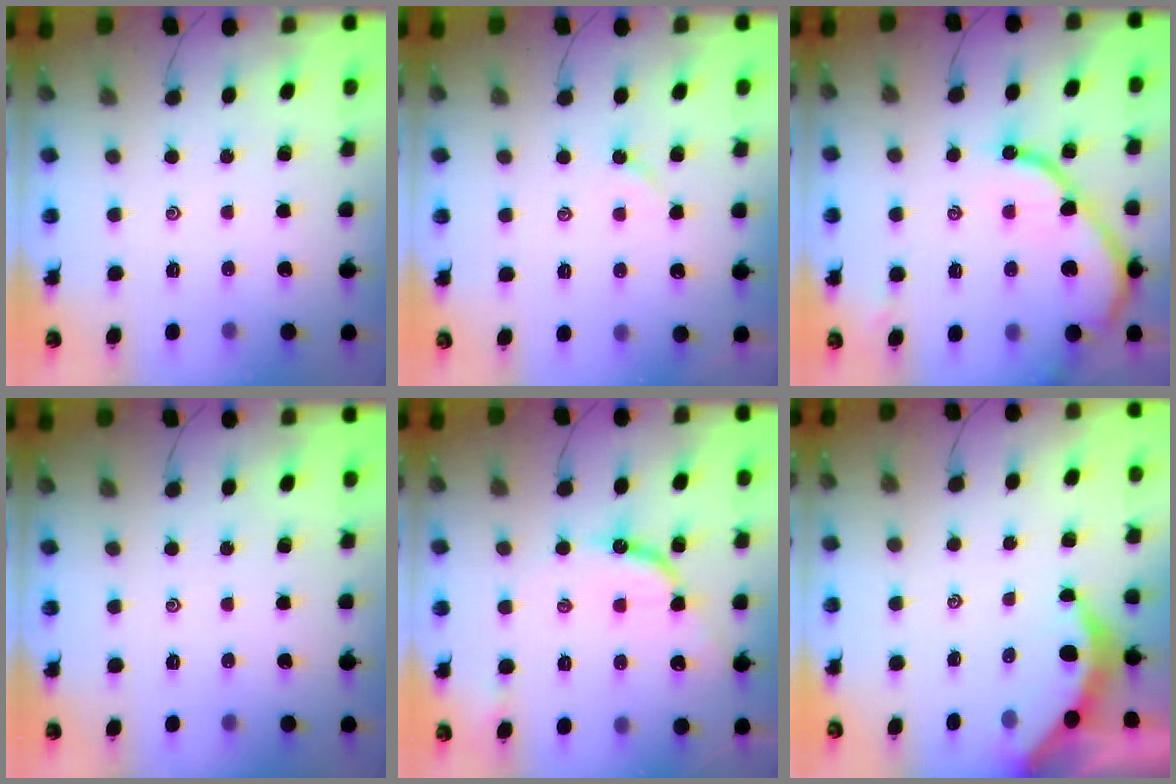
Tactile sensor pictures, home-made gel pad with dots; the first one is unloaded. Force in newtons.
{"total": 2.7, "press": 2.7, "slide": 0.4}
{"total": 11.9, "press": 11.9, "slide": 0.9}
{"total": 0.0}
{"total": 10.3, "press": 10.2, "slide": 1.0}
{"total": 3.8, "press": 3.8, "slide": 0.4}